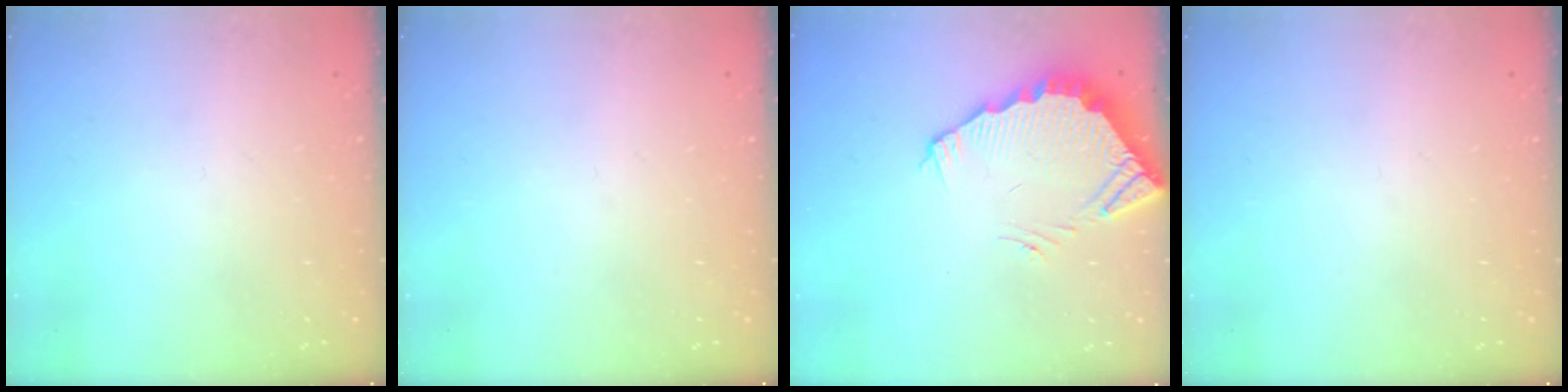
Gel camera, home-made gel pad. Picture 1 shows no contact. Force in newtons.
{"total": 0.0}
{"total": 3.7, "press": 3.7, "slide": 0.3}
{"total": 0.0}